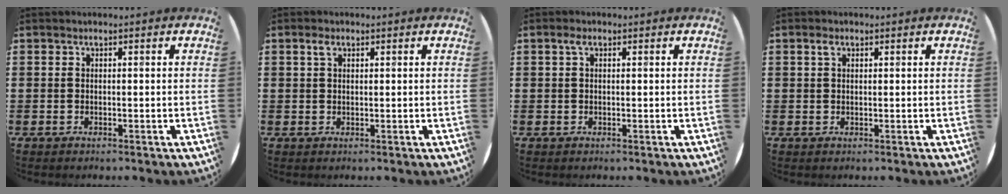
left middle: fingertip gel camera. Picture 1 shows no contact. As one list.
[{"total": 1.6, "force": [0.9, 0.9, 0.9], "torque": [-0.013, 0.002, 0.014]}, {"total": 1.1, "force": [0.4, 0.6, 0.8], "torque": [-0.017, 0.006, 0.007]}, {"total": 1.3, "force": [0.7, 0.8, 0.7], "torque": [-0.009, 0.003, 0.010]}]